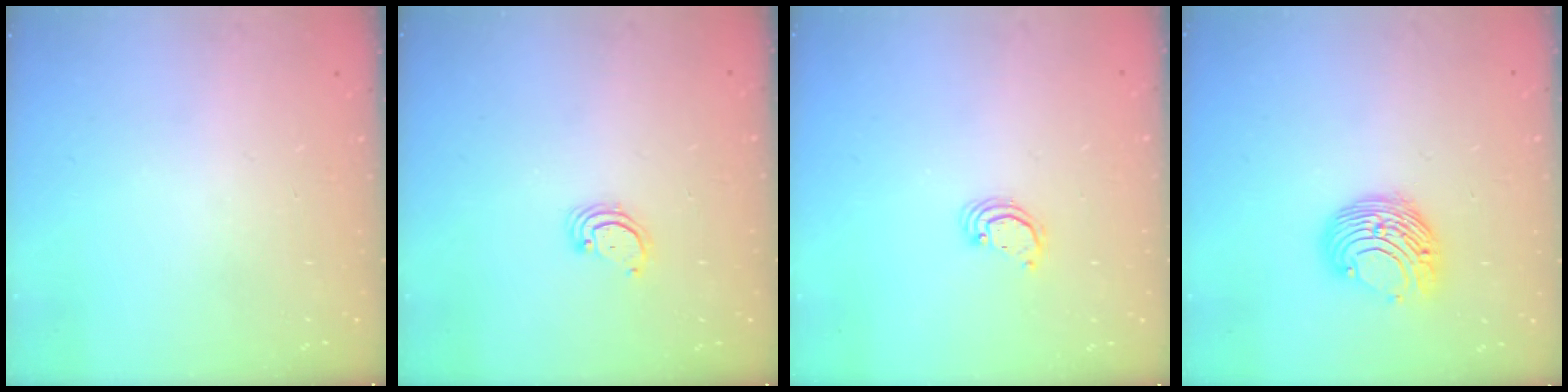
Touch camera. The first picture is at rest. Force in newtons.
{"total": 2.3, "press": 2.3, "slide": 0.2}
{"total": 2.3, "press": 2.3, "slide": 0.3}
{"total": 10.7, "press": 10.7, "slide": 0.5}